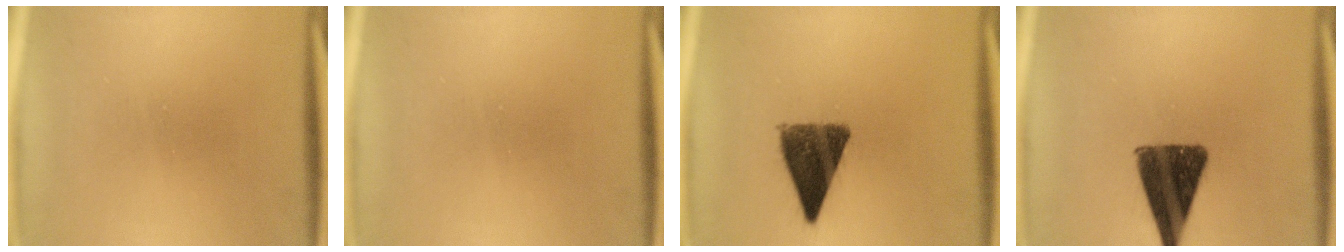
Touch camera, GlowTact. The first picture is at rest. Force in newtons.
{"total": 0.0}
{"total": 10.3}
{"total": 10.2}